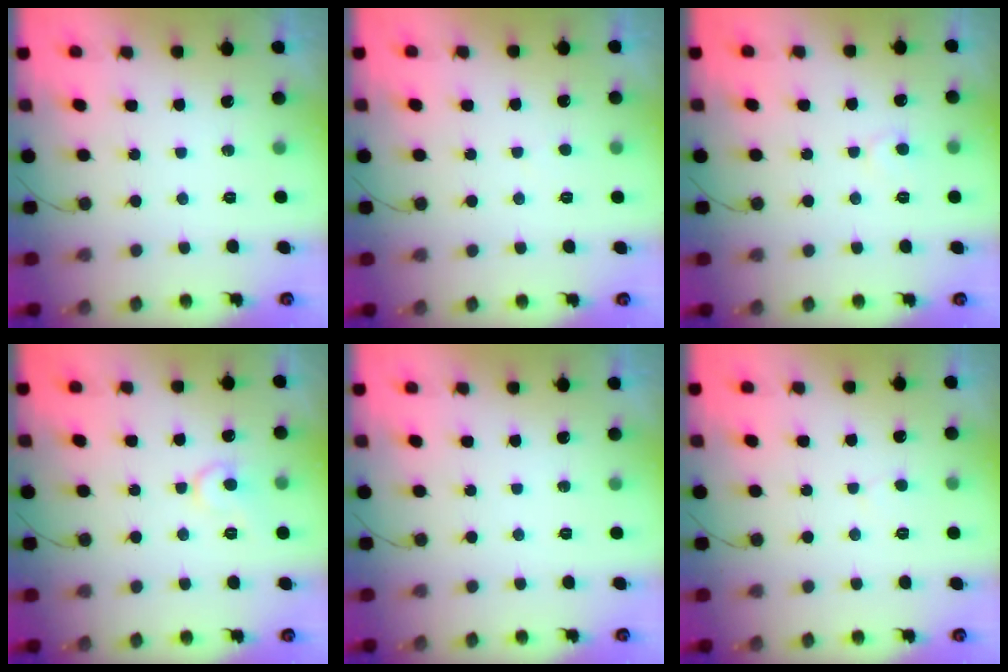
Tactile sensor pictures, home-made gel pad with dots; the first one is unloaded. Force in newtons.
{"total": 2.6, "press": 2.6, "slide": 0.1}
{"total": 4.8, "press": 4.8, "slide": 0.4}
{"total": 8.6, "press": 8.5, "slide": 0.7}
{"total": 0.0}
{"total": 2.9, "press": 2.9, "slide": 0.3}